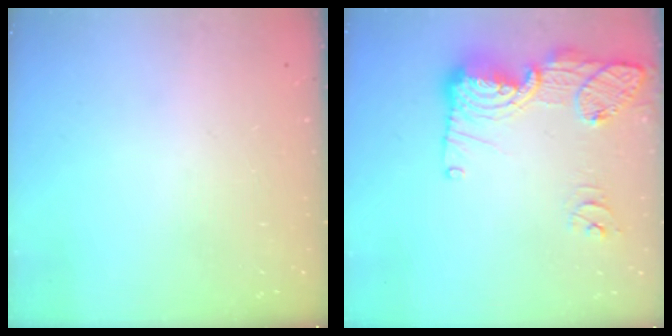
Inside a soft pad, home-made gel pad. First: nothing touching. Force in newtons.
{"total": 17.6, "press": 17.3, "slide": 3.3}